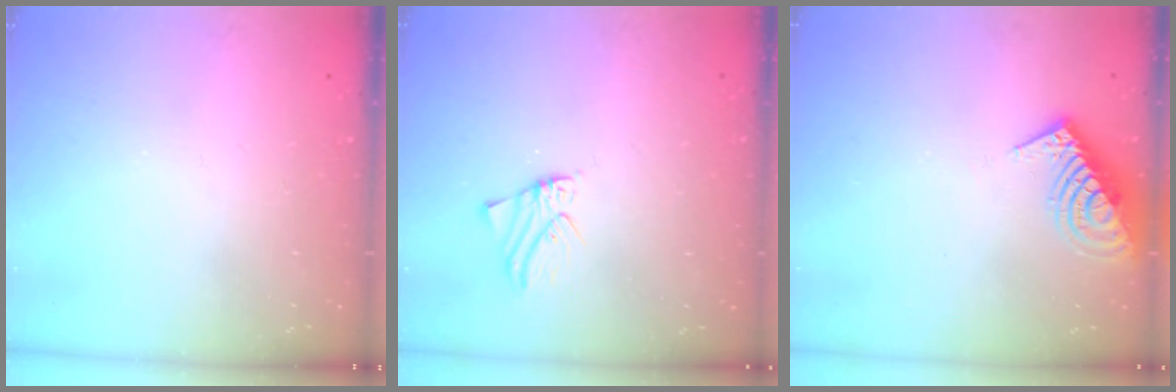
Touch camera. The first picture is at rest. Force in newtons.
{"total": 1.0, "press": 1.0, "slide": 0.0}
{"total": 14.6, "press": 14.6, "slide": 0.4}